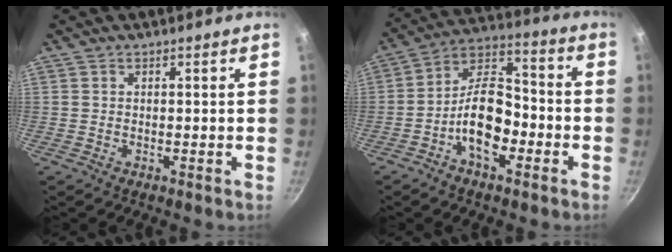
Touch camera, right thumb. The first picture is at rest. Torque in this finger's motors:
{"motor_torque": [0.66, 0.61, 0.05, -0.08, 0.31]}